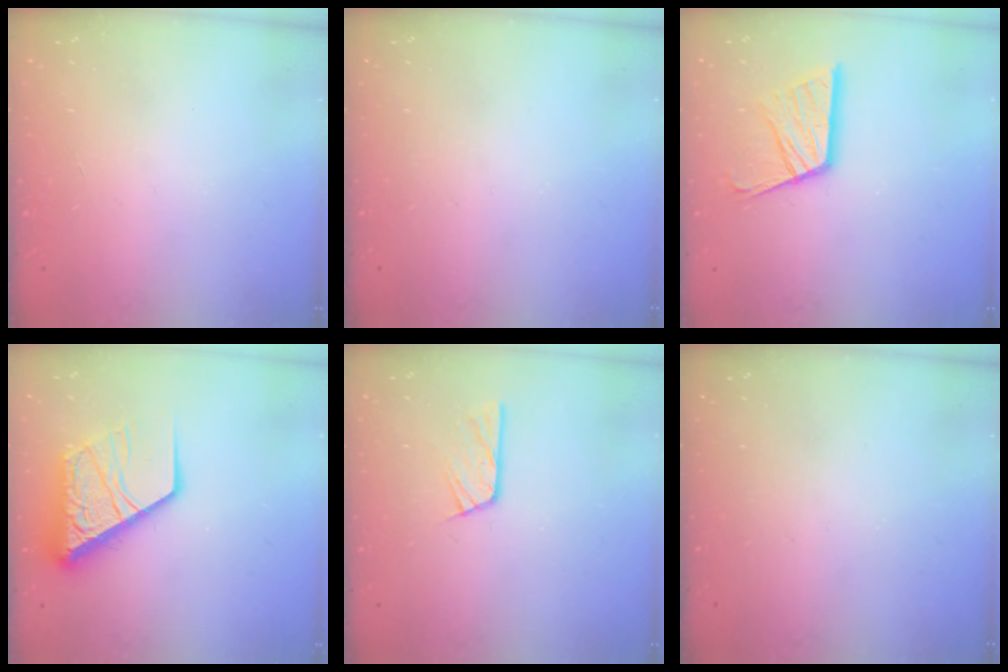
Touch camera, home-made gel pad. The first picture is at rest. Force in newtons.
{"total": 0.0}
{"total": 14.2, "press": 14.1, "slide": 1.3}
{"total": 14.4, "press": 14.3, "slide": 1.8}
{"total": 6.1, "press": 6.1, "slide": 0.7}
{"total": 0.0}